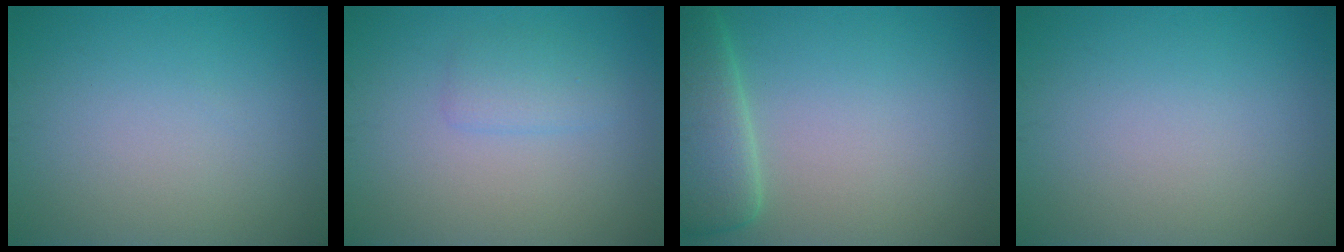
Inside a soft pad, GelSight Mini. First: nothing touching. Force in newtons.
{"total": 1.7, "press": 1.7, "slide": 0.2}
{"total": 5.0, "press": 4.9, "slide": 0.7}
{"total": 0.0}